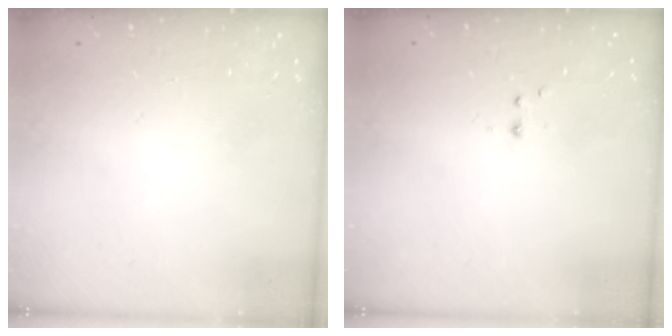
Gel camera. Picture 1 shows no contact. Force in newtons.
{"total": 2.2, "press": 1.9, "slide": 1.2}